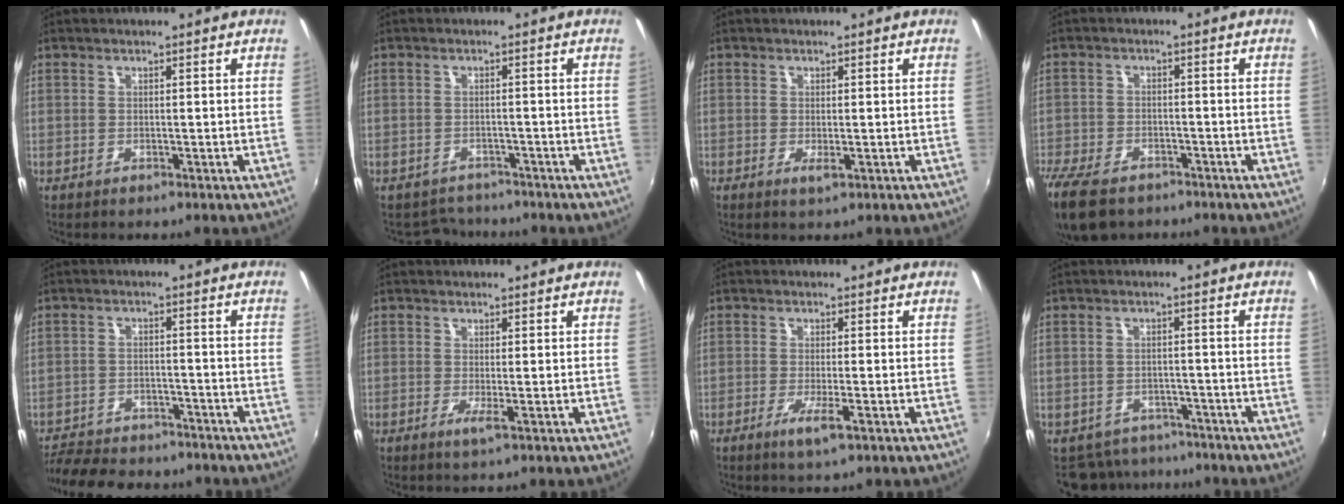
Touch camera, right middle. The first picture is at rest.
{"total": 4.2, "force": [-3.9, 1.7, -0.2], "torque": [-0.014, -0.002, -0.064]}
{"total": 1.5, "force": [-0.4, 0.2, 1.4], "torque": [-0.027, -0.005, -0.006]}
{"total": 12.4, "force": [-9.0, 6.2, 6.0], "torque": [-0.165, -0.035, -0.165]}
{"total": 14.9, "force": [-12.7, 5.1, 5.7], "torque": [-0.137, -0.012, -0.190]}
{"total": 1.5, "force": [-0.4, -0.4, 1.4], "torque": [-0.028, -0.007, -0.010]}
{"total": 3.8, "force": [-1.9, 0.0, 3.3], "torque": [-0.071, -0.012, -0.037]}
{"total": 7.9, "force": [-6.7, 3.9, 1.2], "torque": [-0.038, -0.002, -0.094]}